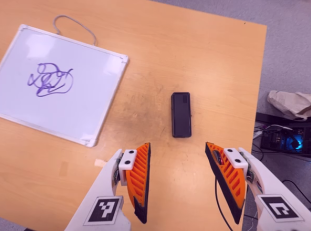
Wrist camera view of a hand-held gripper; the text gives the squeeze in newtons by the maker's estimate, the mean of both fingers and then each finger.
{"total": 0.0}